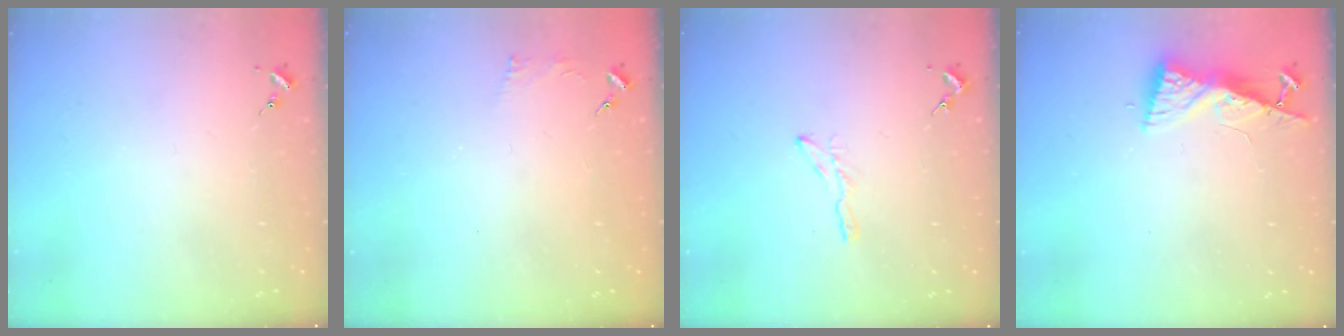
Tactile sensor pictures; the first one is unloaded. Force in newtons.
{"total": 2.4, "press": 2.4, "slide": 0.3}
{"total": 3.5, "press": 3.5, "slide": 0.4}
{"total": 8.1, "press": 8.1, "slide": 0.8}